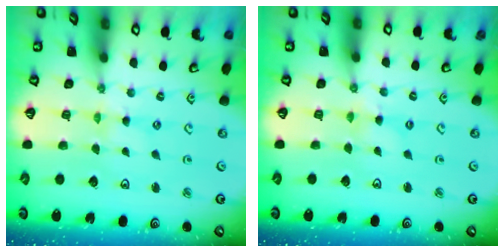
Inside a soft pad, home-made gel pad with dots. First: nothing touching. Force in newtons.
{"total": 1.3, "press": 1.3, "slide": 0.2}